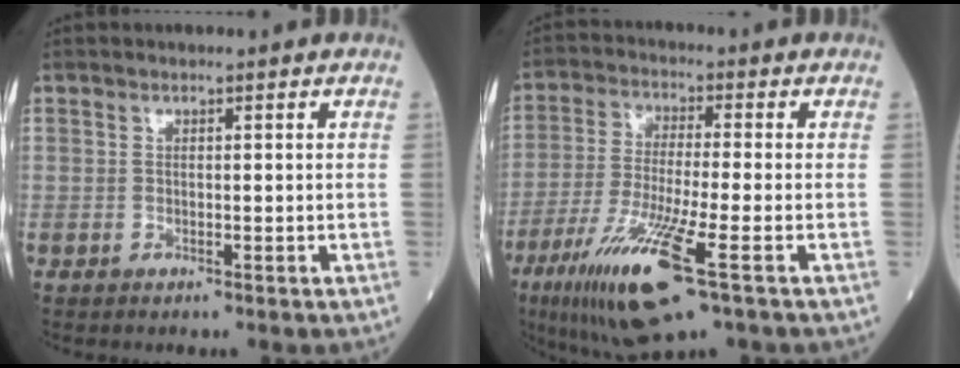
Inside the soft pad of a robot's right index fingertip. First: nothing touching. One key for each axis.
{"total": 14.0, "fx": -6.8, "fy": 1.1, "fz": 12.1, "tx": -0.246, "ty": -0.036, "tz": -0.118}